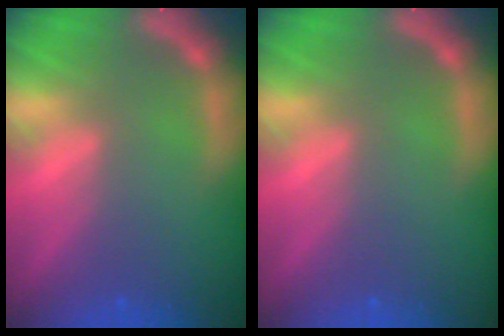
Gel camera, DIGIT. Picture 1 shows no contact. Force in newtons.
{"total": 0.0}